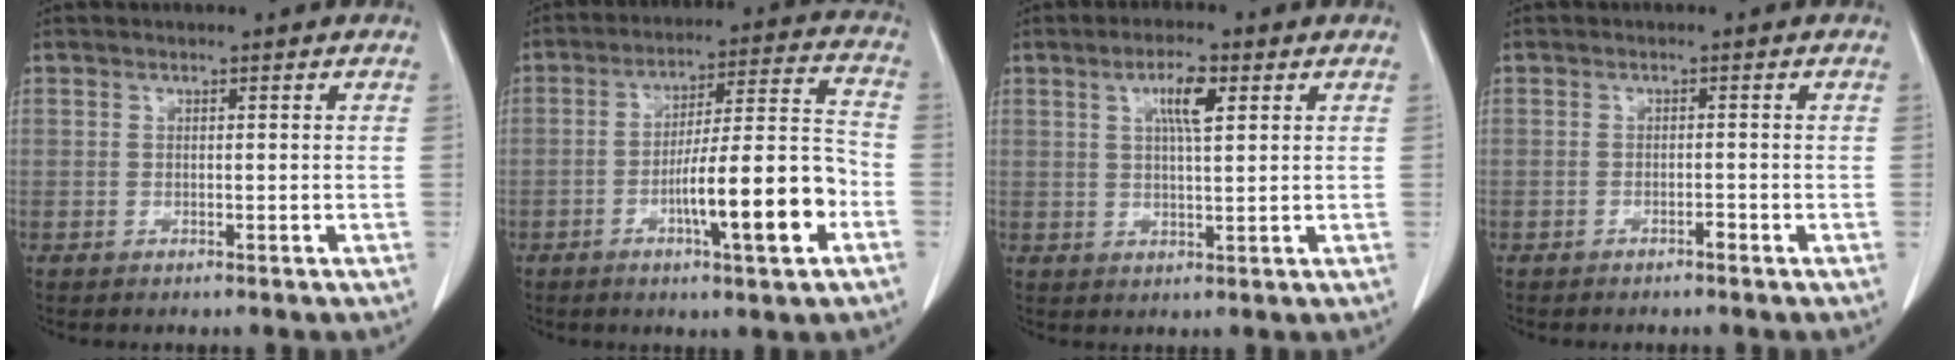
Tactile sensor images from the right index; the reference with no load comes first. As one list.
[{"total": 14.1, "force": [-5.0, 1.3, 13.1], "torque": [-0.208, 0.010, -0.075]}, {"total": 5.0, "force": [2.0, 0.8, 4.5], "torque": [-0.082, 0.002, 0.035]}, {"total": 0.8, "force": [-0.7, 0.1, 0.4], "torque": [-0.007, 0.000, -0.012]}]